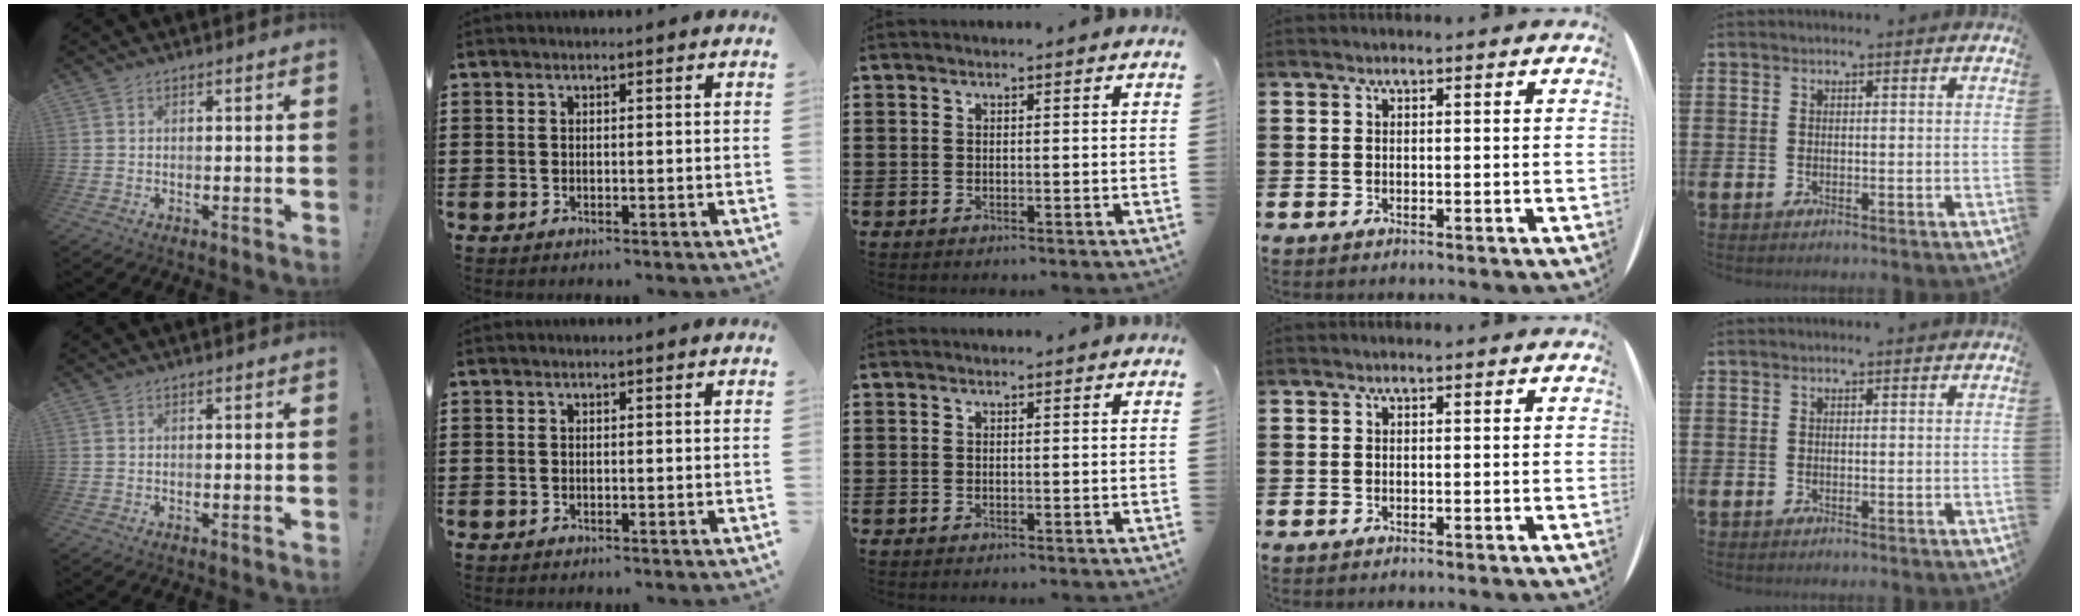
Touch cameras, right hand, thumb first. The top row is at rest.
{}